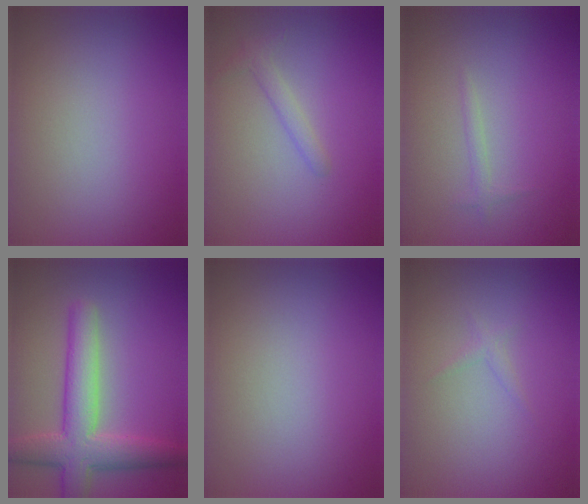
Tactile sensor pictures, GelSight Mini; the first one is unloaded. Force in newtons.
{"total": 1.3, "press": 1.3, "slide": 0.1}
{"total": 0.7, "press": 0.7, "slide": 0.1}
{"total": 6.0, "press": 6.0, "slide": 0.1}
{"total": 0.0}
{"total": 0.7, "press": 0.7, "slide": 0.0}